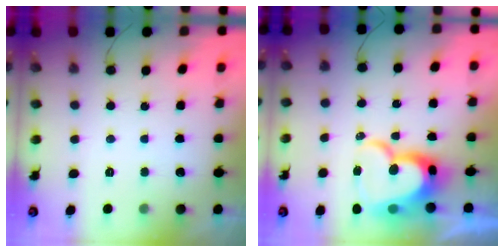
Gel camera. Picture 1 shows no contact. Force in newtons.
{"total": 18.7, "press": 18.6, "slide": 1.9}